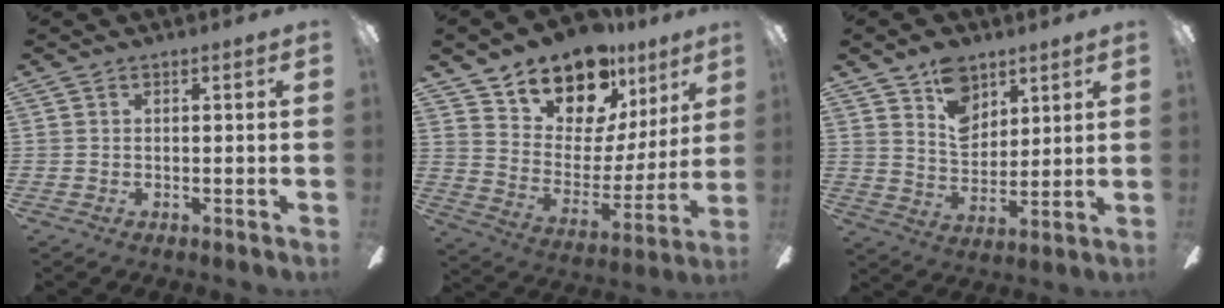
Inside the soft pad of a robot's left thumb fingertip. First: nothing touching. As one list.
[{"total": 17.1, "force": [13.8, 8.5, 5.4], "torque": [-0.107, -0.106, 0.249]}, {"total": 10.7, "force": [7.0, 6.7, 4.6], "torque": [-0.066, -0.031, 0.129]}]